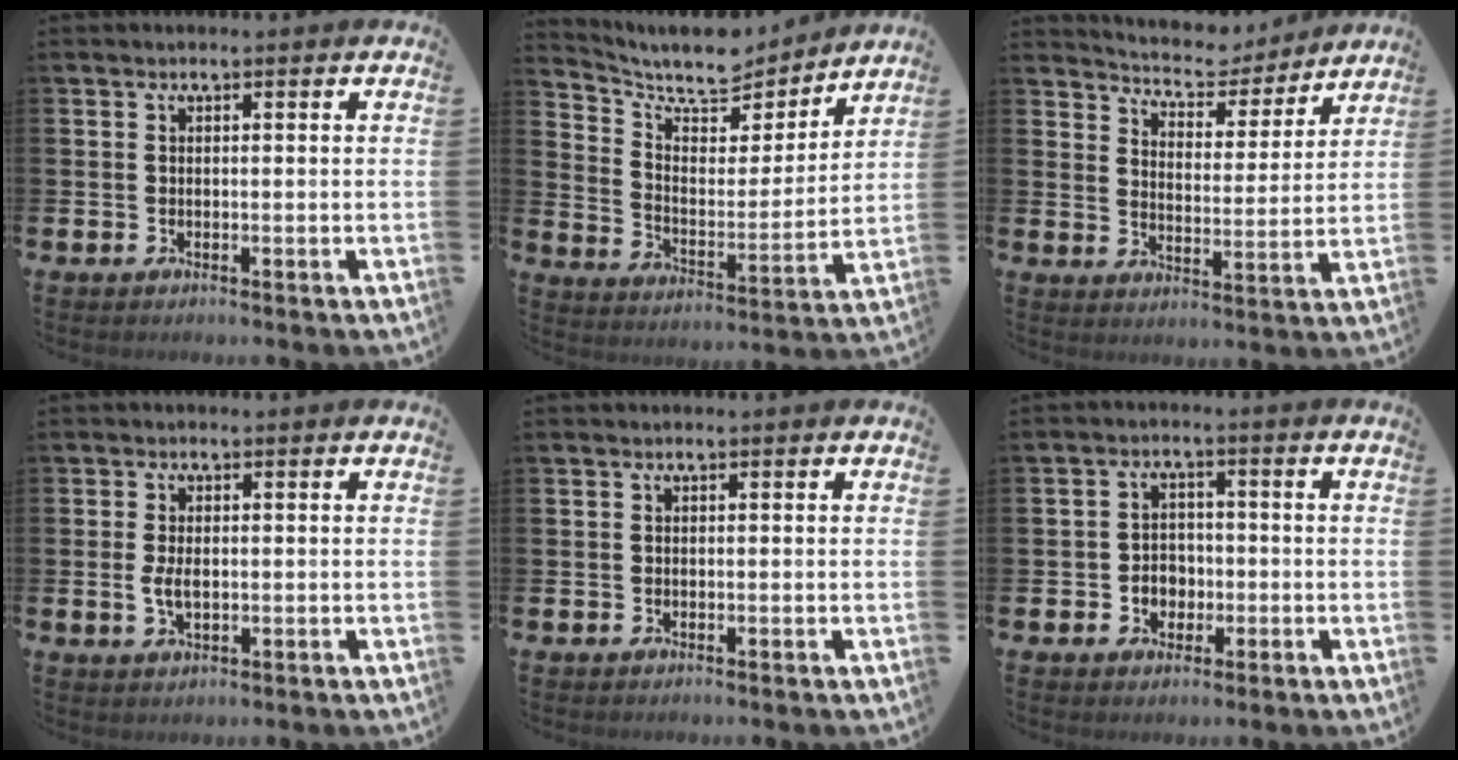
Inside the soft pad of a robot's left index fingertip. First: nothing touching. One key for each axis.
{"total": 8.9, "fx": 8.1, "fy": 2.8, "fz": 2.7, "tx": -0.079, "ty": -0.063, "tz": 0.137}
{"total": 5.8, "fx": 5.5, "fy": 1.7, "fz": 0.5, "tx": -0.035, "ty": -0.047, "tz": 0.091}
{"total": 2.8, "fx": -0.1, "fy": 1.5, "fz": 2.3, "tx": -0.040, "ty": 0.003, "tz": -0.003}
{"total": 0.0}
{"total": 3.1, "fx": -0.9, "fy": 2.8, "fz": 1.1, "tx": -0.015, "ty": 0.001, "tz": -0.026}